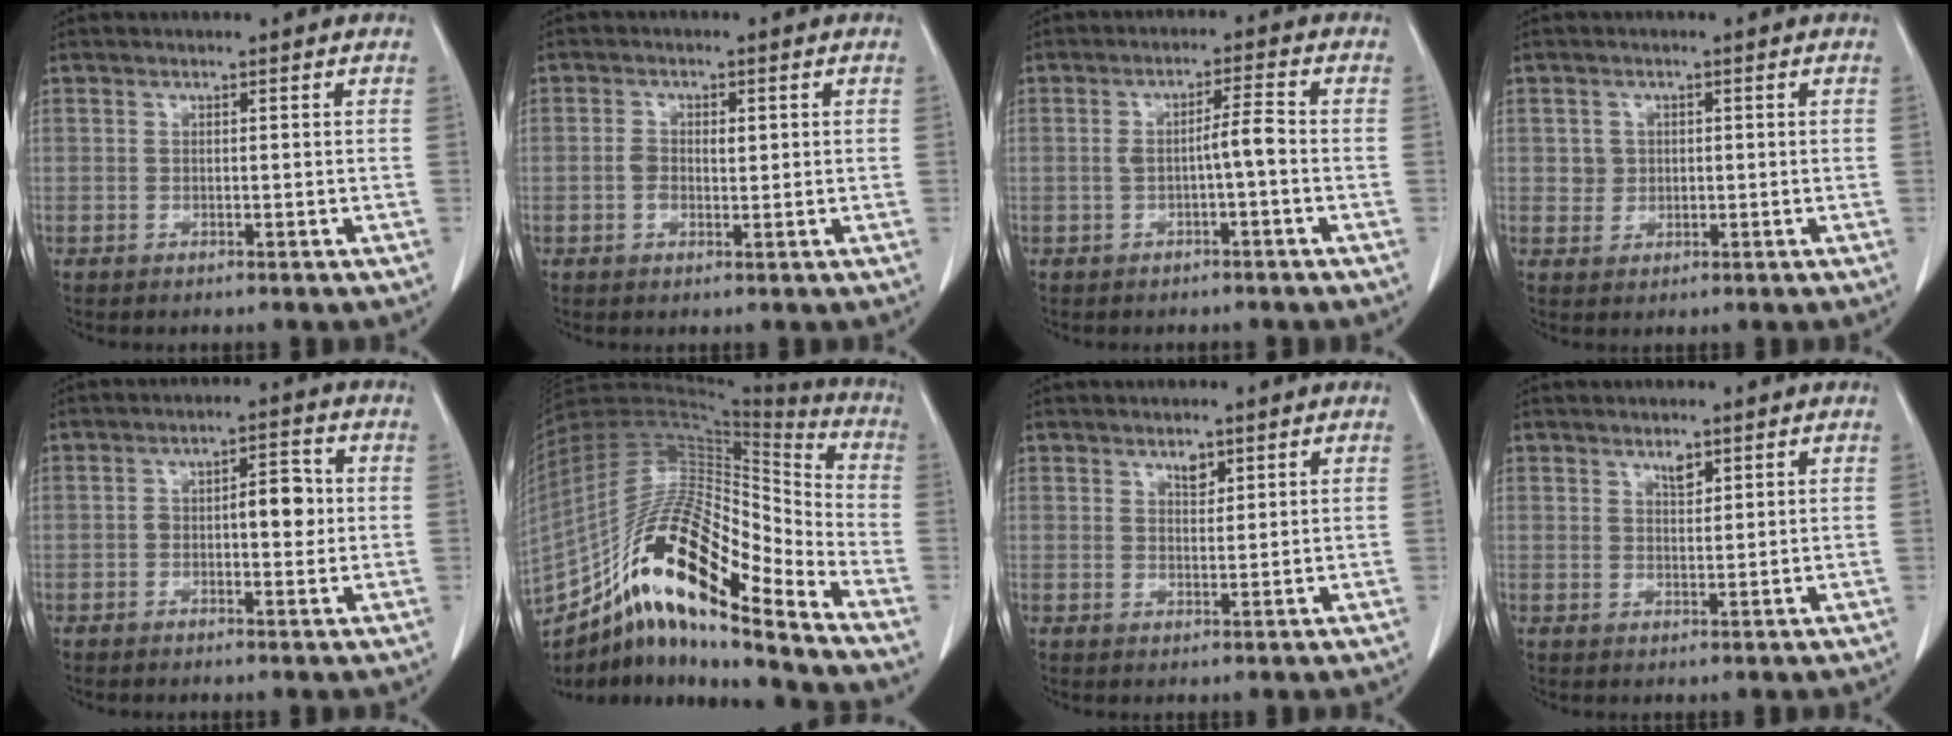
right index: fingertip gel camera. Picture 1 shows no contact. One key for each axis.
{"total": 3.0, "fx": 0.1, "fy": 1.8, "fz": 2.4, "tx": -0.047, "ty": 0.009, "tz": 0.004}
{"total": 3.8, "fx": -0.7, "fy": 0.2, "fz": 3.8, "tx": -0.063, "ty": 0.011, "tz": -0.010}
{"total": 2.5, "fx": 0.5, "fy": 2.4, "fz": 0.5, "tx": -0.002, "ty": 0.003, "tz": 0.011}
{"total": 5.4, "fx": 0.0, "fy": 2.2, "fz": 4.9, "tx": -0.071, "ty": 0.019, "tz": 0.000}
{"total": 23.9, "fx": -14.0, "fy": 5.5, "fz": 18.5, "tx": -0.363, "ty": 0.006, "tz": -0.249}
{"total": 2.1, "fx": 1.5, "fy": 1.0, "fz": 1.1, "tx": -0.015, "ty": -0.003, "tz": 0.027}
{"total": 2.0, "fx": 1.5, "fy": 0.8, "fz": 1.1, "tx": -0.018, "ty": -0.002, "tz": 0.028}